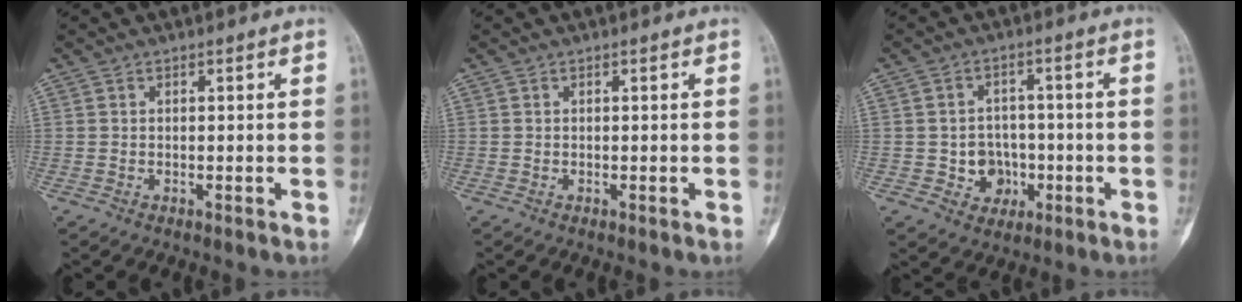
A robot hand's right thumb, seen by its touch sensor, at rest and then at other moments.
{"total": 0.0}
{"total": 6.2, "force": [-1.4, 5.6, 2.1], "torque": [0.009, 0.016, -0.016]}